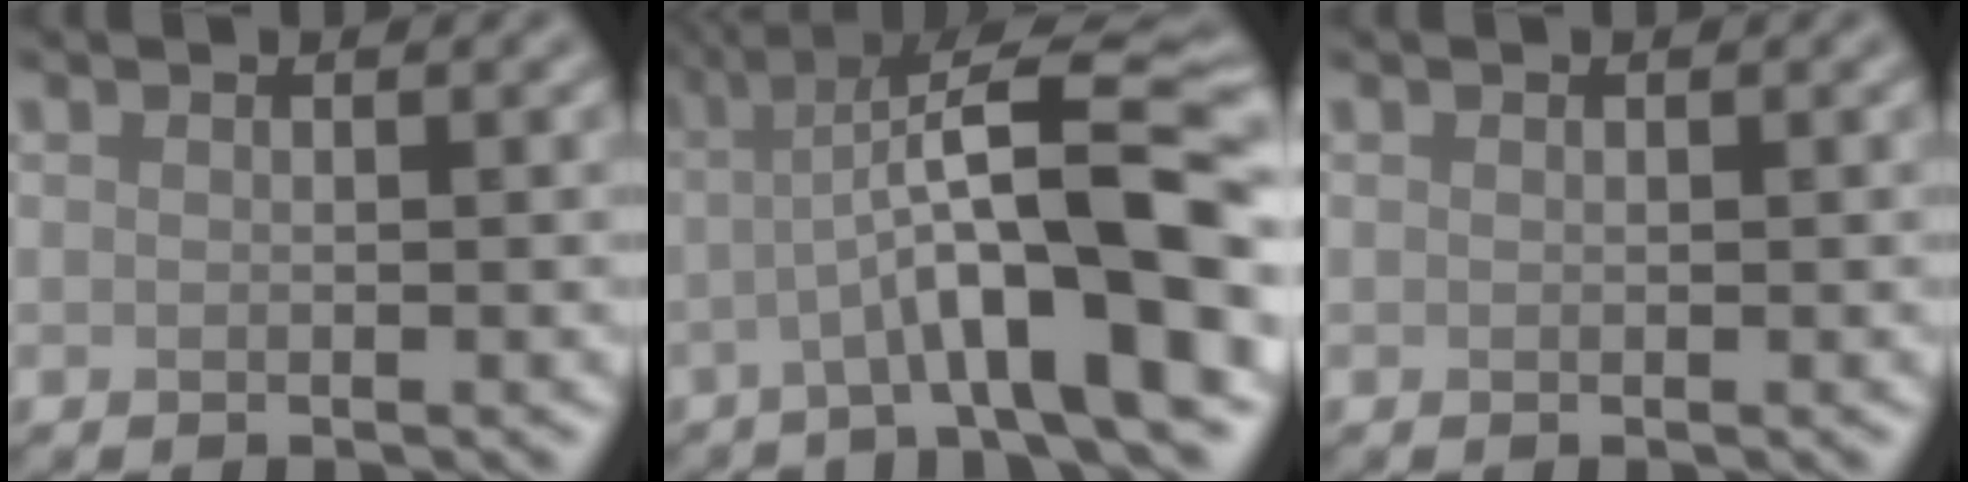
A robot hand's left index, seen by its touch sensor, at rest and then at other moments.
{"total": 11.7, "force": [-0.9, 2.5, 11.4], "torque": [-0.169, 0.025, -0.019]}
{"total": 0.0}